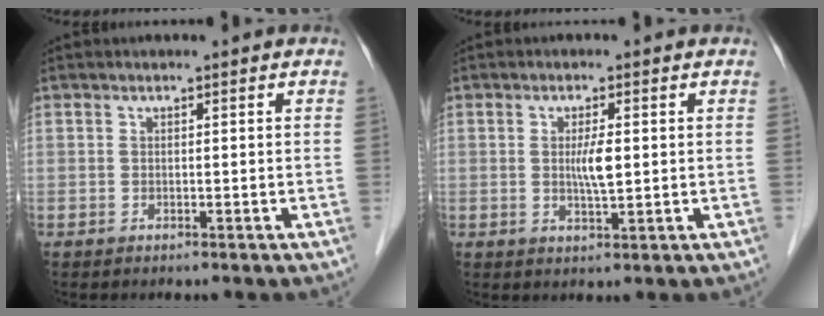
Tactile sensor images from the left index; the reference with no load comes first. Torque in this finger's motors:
{"motor_torque": [0.52, 0.43, 0.13, 0.03]}